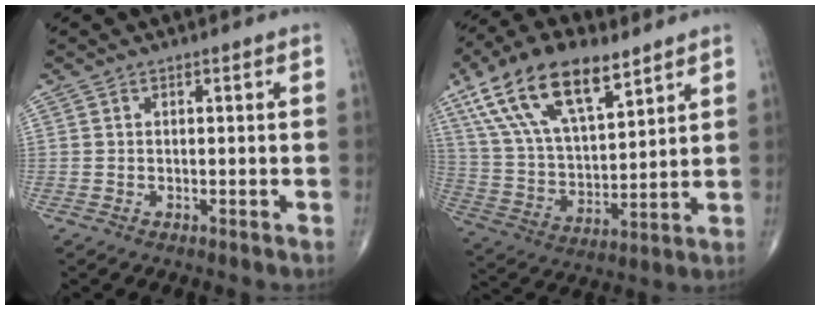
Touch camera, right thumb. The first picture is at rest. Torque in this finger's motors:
{"motor_torque": [-0.32, 3.71, 1.73, 1.04, 0.51]}